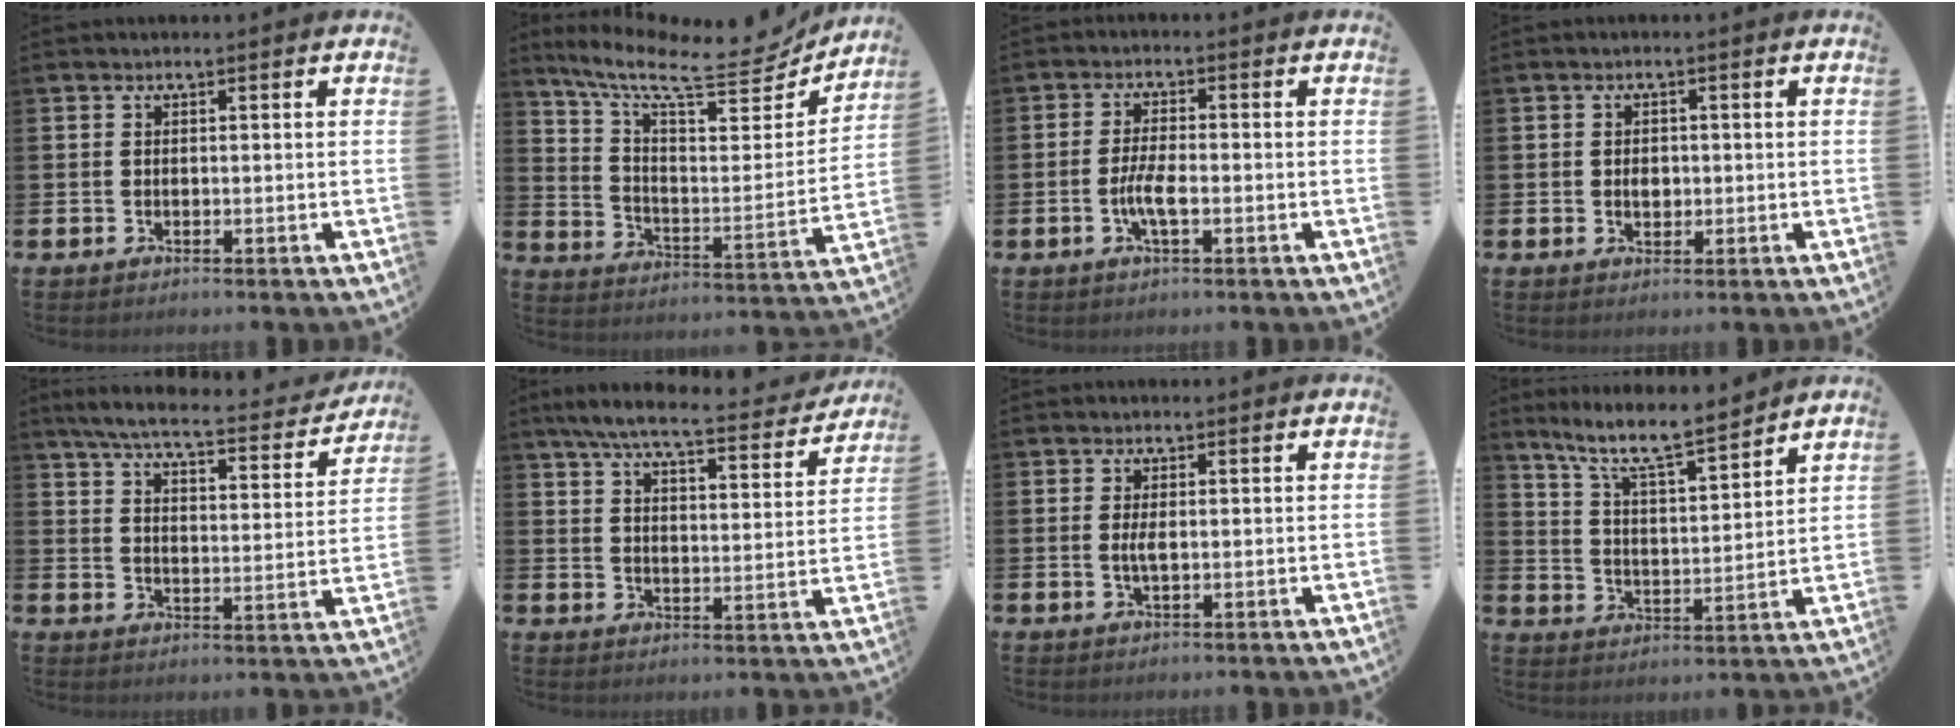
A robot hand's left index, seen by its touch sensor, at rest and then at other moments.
{"total": 11.0, "force": [9.0, 3.1, 5.3], "torque": [-0.122, -0.064, 0.148]}
{"total": 3.6, "force": [-1.0, 1.1, 3.2], "torque": [-0.061, 0.000, -0.021]}
{"total": 1.9, "force": [0.0, 1.4, 1.2], "torque": [-0.007, 0.002, -0.006]}
{"total": 6.2, "force": [5.5, 0.8, 2.6], "torque": [-0.070, -0.038, 0.088]}
{"total": 7.6, "force": [6.7, 0.9, 3.4], "torque": [-0.084, -0.039, 0.114]}
{"total": 1.7, "force": [0.0, 0.5, 1.6], "torque": [-0.030, 0.000, -0.001]}
{"total": 8.4, "force": [7.5, 0.8, 3.6], "torque": [-0.101, -0.045, 0.132]}